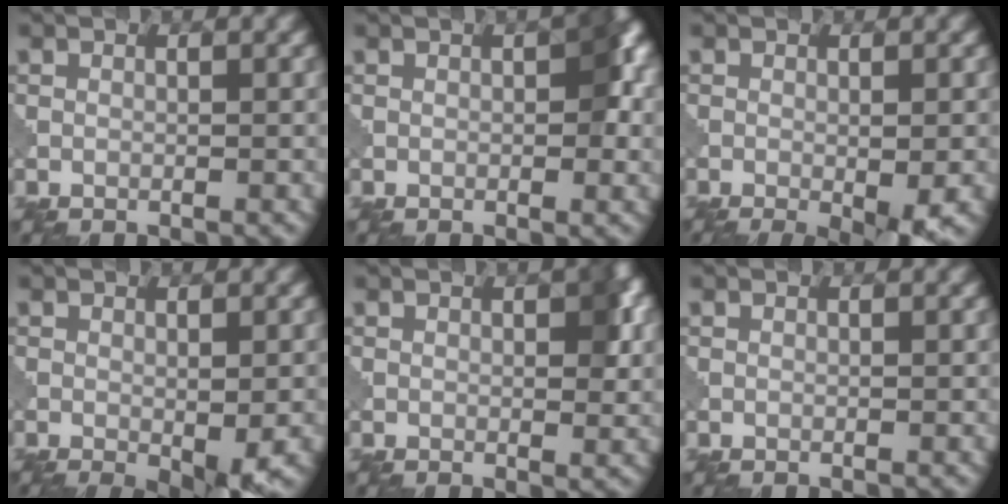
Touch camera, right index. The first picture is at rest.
{"total": 3.4, "force": [0.4, 1.6, 3.0], "torque": [-0.034, 0.003, 0.002]}
{"total": 4.8, "force": [-2.1, 0.8, 4.2], "torque": [-0.060, -0.009, -0.027]}
{"total": 3.7, "force": [-1.3, 0.9, 3.4], "torque": [-0.051, -0.012, -0.017]}
{"total": 3.1, "force": [0.6, 1.4, 2.7], "torque": [-0.031, -0.001, 0.009]}
{"total": 0.0}